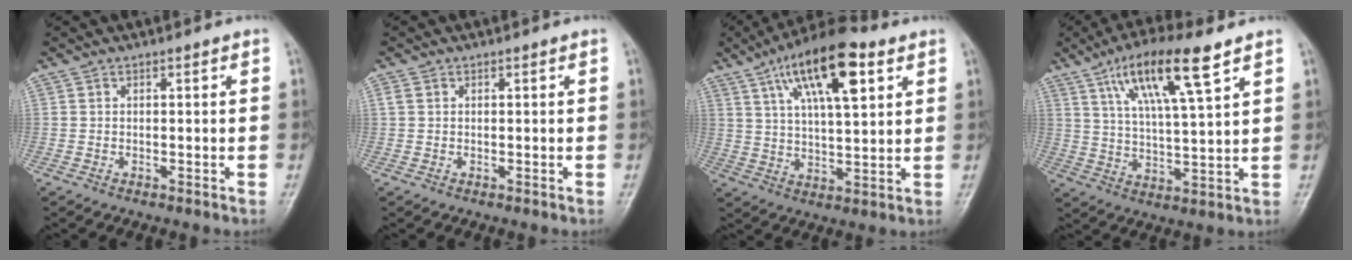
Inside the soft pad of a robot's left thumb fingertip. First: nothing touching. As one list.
[{"total": 0.9, "force": [0.3, 0.7, 0.5], "torque": [-0.011, 0.006, 0.005]}, {"total": 16.7, "force": [7.9, 6.0, 13.5], "torque": [-0.204, -0.014, 0.130]}, {"total": 14.0, "force": [7.6, 2.7, 11.4], "torque": [-0.201, -0.019, 0.139]}]